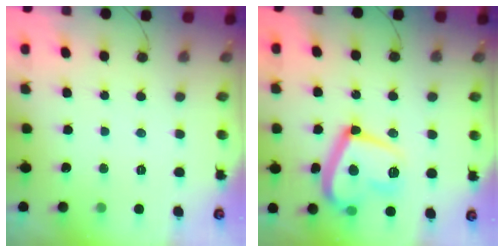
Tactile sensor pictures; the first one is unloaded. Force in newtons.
{"total": 17.3, "press": 17.3, "slide": 1.5}